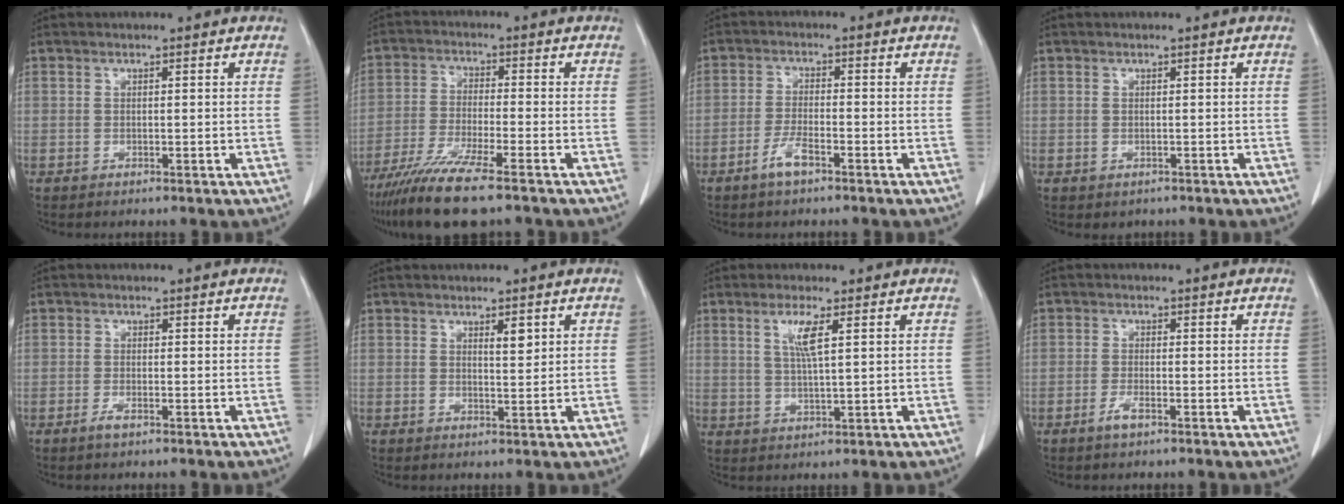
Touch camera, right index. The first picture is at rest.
{"total": 10.8, "force": [-8.0, 0.3, 7.2], "torque": [-0.133, -0.031, -0.141]}
{"total": 3.6, "force": [-2.4, 0.7, 2.7], "torque": [-0.056, 0.000, -0.045]}
{"total": 1.0, "force": [-0.4, 0.9, 0.1], "torque": [-0.007, 0.004, 0.000]}
{"total": 1.4, "force": [-0.9, 0.2, 1.0], "torque": [-0.020, 0.000, -0.014]}
{"total": 2.1, "force": [1.2, 0.5, 1.7], "torque": [-0.025, -0.003, 0.022]}
{"total": 4.3, "force": [1.7, 0.0, 3.9], "torque": [-0.082, -0.003, 0.036]}
{"total": 2.1, "force": [-1.3, 0.4, 1.6], "torque": [-0.033, 0.000, -0.025]}